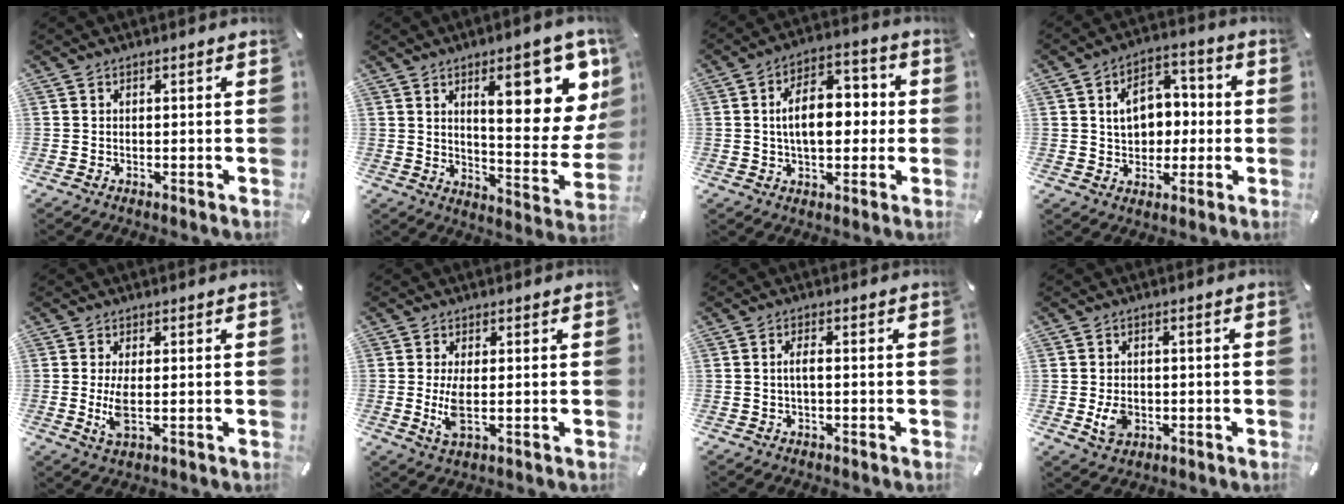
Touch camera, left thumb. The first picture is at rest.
{"total": 20.3, "force": [9.1, 7.6, 16.5], "torque": [-0.209, -0.060, 0.138]}
{"total": 11.6, "force": [0.3, 7.2, 9.0], "torque": [-0.134, 0.006, 0.000]}
{"total": 10.0, "force": [0.5, 8.2, 5.7], "torque": [-0.071, 0.007, 0.008]}
{"total": 5.0, "force": [-0.1, 1.6, 4.7], "torque": [-0.097, -0.012, -0.006]}
{"total": 5.2, "force": [0.0, 1.6, 5.0], "torque": [-0.101, -0.013, -0.004]}
{"total": 2.1, "force": [-0.3, 0.5, 2.0], "torque": [-0.039, 0.003, -0.007]}
{"total": 4.4, "force": [-0.9, 3.3, 2.8], "torque": [-0.054, -0.002, -0.017]}